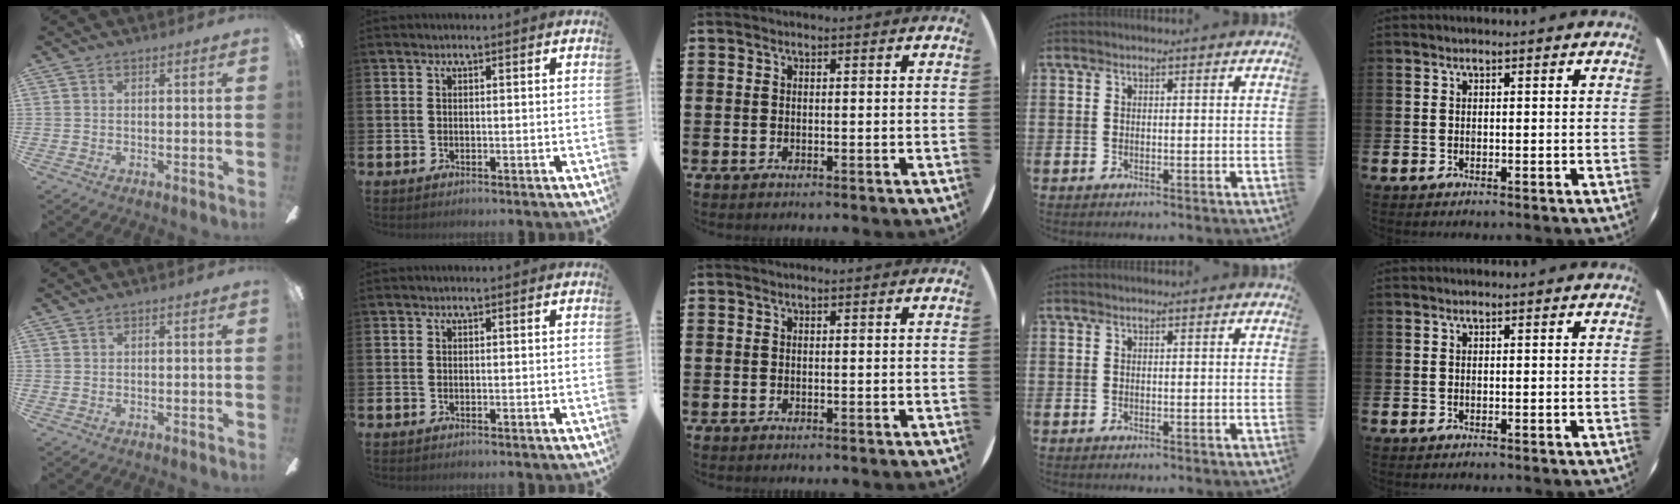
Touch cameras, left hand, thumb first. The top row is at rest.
{}